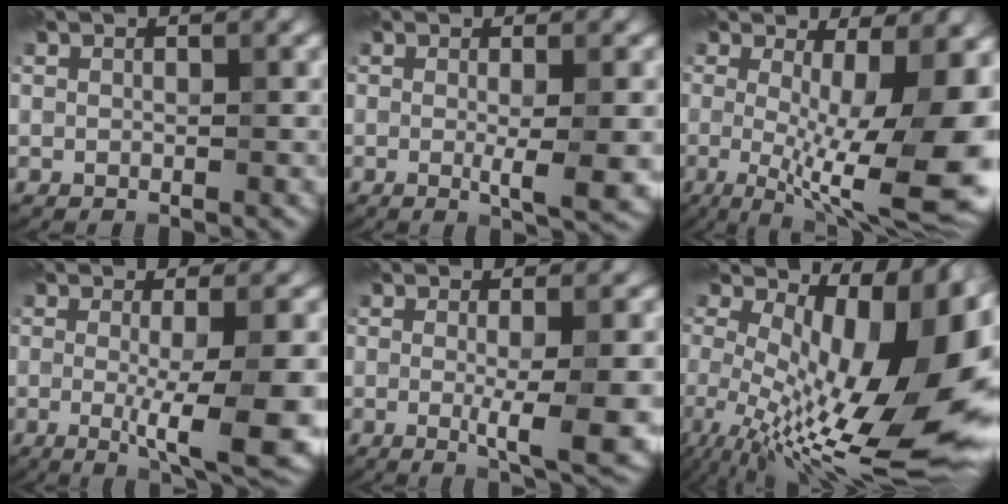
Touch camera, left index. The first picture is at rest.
{"total": 4.1, "force": [-1.0, 0.6, 3.9], "torque": [-0.066, -0.010, -0.017]}
{"total": 11.0, "force": [-1.1, 1.7, 10.8], "torque": [-0.156, -0.025, -0.018]}
{"total": 8.6, "force": [-1.7, 1.2, 8.3], "torque": [-0.132, -0.019, -0.025]}
{"total": 6.1, "force": [-1.4, 0.7, 5.9], "torque": [-0.098, -0.012, -0.021]}
{"total": 14.3, "force": [-0.4, 4.7, 13.5], "torque": [-0.178, -0.008, 0.001]}